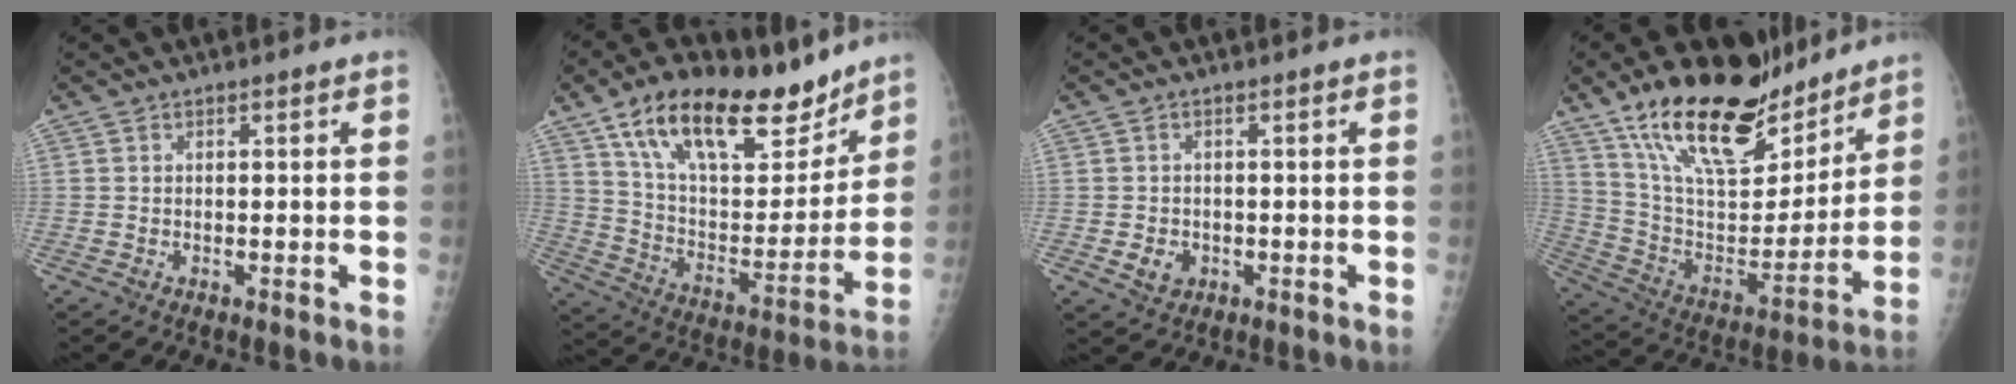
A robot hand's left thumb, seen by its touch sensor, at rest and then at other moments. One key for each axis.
{"total": 25.0, "fx": 16.7, "fy": 10.6, "fz": 15.3, "tx": -0.211, "ty": -0.051, "tz": 0.281}
{"total": 3.2, "fx": -0.7, "fy": 2.8, "fz": 1.5, "tx": -0.014, "ty": 0.001, "tz": -0.003}
{"total": 24.9, "fx": 17.9, "fy": 9.9, "fz": 14.3, "tx": -0.202, "ty": -0.079, "tz": 0.311}